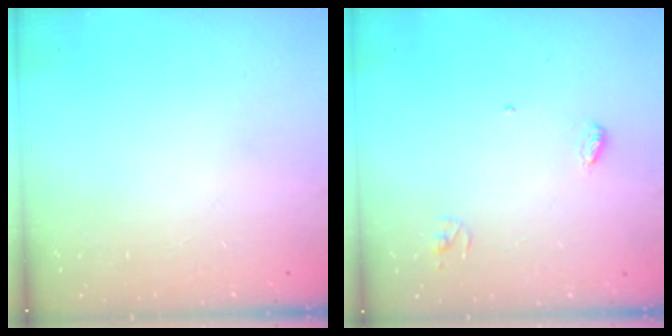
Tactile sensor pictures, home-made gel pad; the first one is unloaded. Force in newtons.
{"total": 3.6, "press": 3.6, "slide": 0.3}